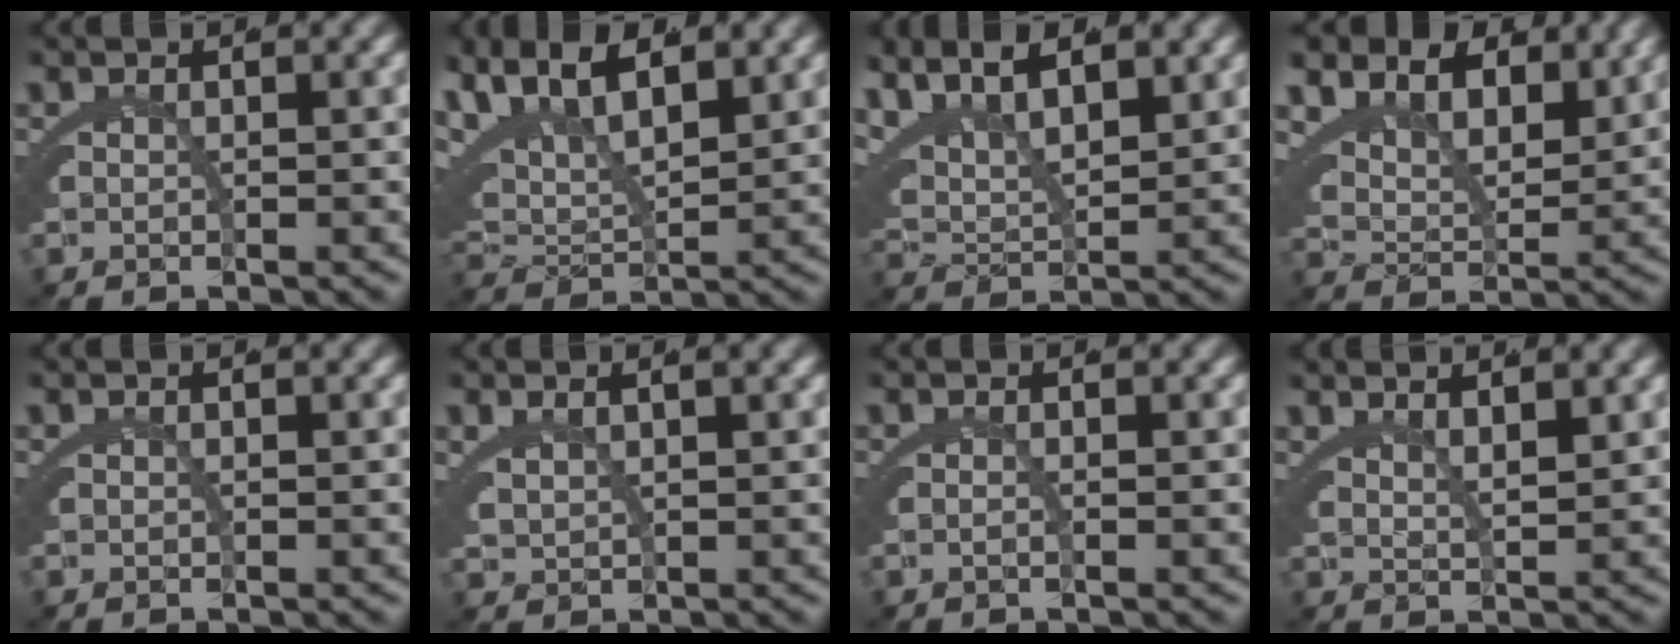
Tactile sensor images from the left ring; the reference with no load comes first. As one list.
[{"total": 9.7, "force": [4.3, 6.3, 6.1], "torque": [-0.140, 0.010, 0.062]}, {"total": 9.3, "force": [4.3, 6.2, 5.4], "torque": [-0.121, 0.016, 0.057]}, {"total": 8.1, "force": [3.9, 5.5, 4.6], "torque": [-0.098, -0.007, 0.060]}, {"total": 0.0}, {"total": 1.4, "force": [1.2, -0.2, 0.6], "torque": [-0.014, -0.005, 0.033]}, {"total": 0.6, "force": [-0.3, 0.0, 0.5], "torque": [-0.012, -0.001, -0.008]}, {"total": 3.0, "force": [2.6, -0.1, 1.4], "torque": [-0.018, 0.000, 0.047]}]